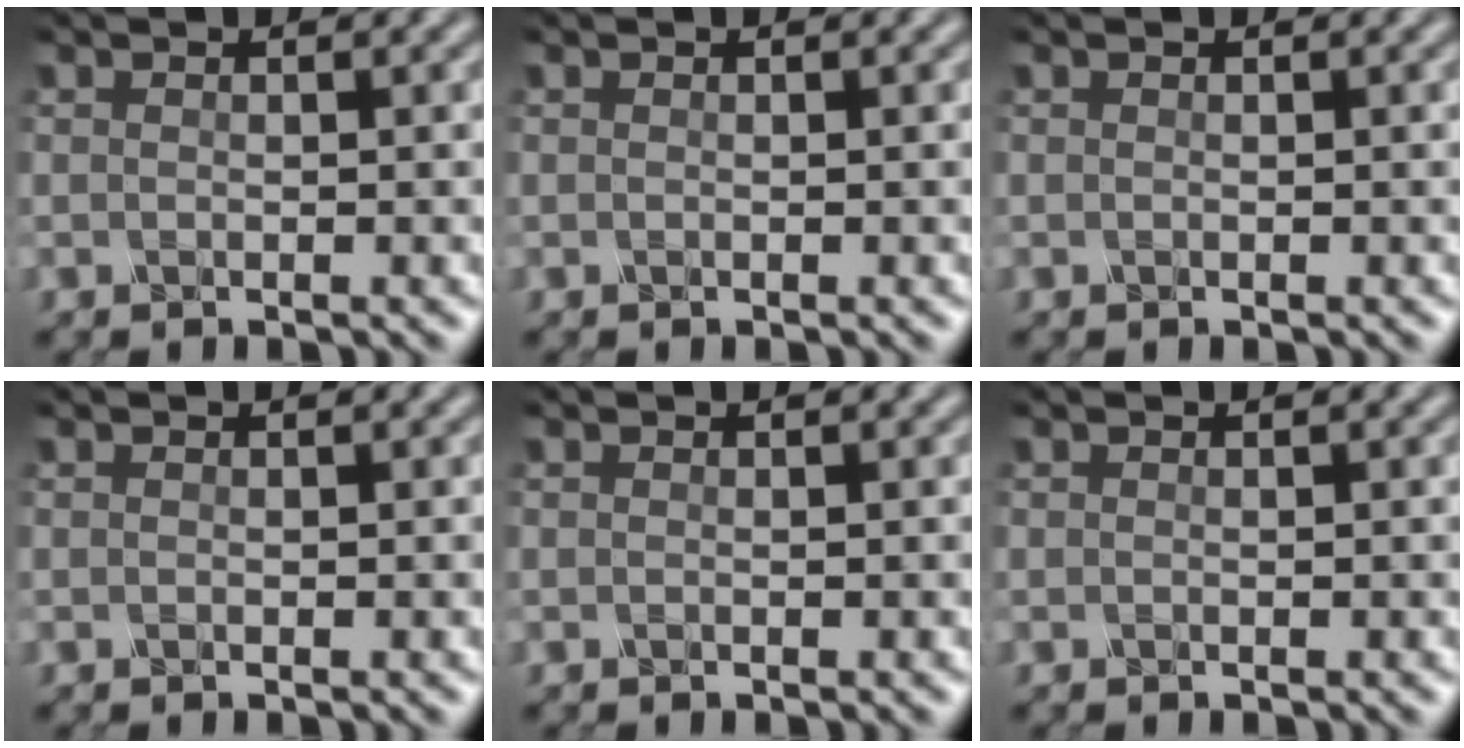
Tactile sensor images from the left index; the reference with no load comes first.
{"total": 0.0}
{"total": 0.0}
{"total": 0.0}
{"total": 0.0}
{"total": 0.0}